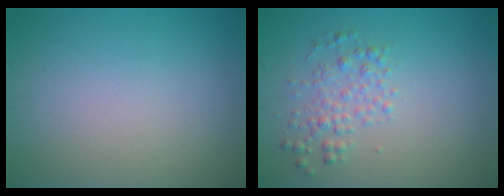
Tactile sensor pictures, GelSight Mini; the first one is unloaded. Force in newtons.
{"total": 2.2, "press": 2.2, "slide": 0.1}